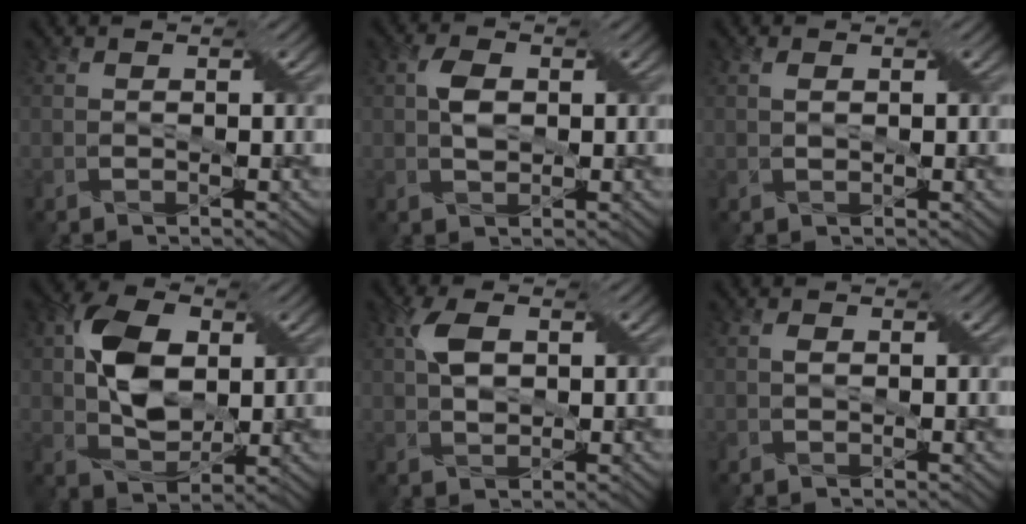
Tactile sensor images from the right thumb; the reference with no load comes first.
{"total": 2.9, "force": [0.4, 1.8, 2.2], "torque": [-0.047, 0.006, 0.006]}
{"total": 1.1, "force": [0.4, 0.5, 0.9], "torque": [-0.019, 0.004, 0.007]}
{"total": 8.8, "force": [1.8, 5.7, 6.5], "torque": [-0.138, 0.008, 0.034]}
{"total": 4.3, "force": [1.1, 2.3, 3.5], "torque": [-0.078, 0.009, 0.021]}
{"total": 0.9, "force": [0.1, 0.5, 0.7], "torque": [-0.014, 0.004, 0.002]}